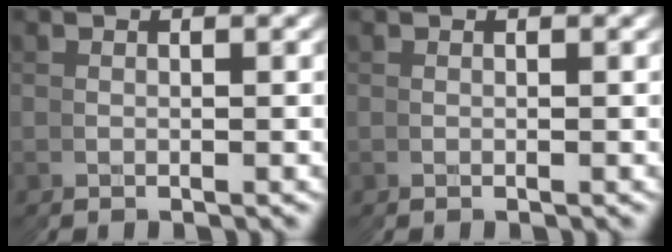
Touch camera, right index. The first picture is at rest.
{"total": 0.0}